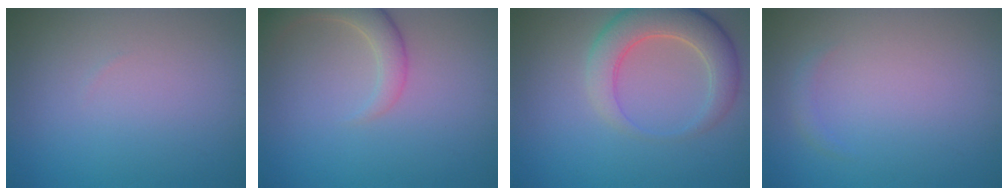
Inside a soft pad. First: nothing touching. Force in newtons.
{"total": 3.4, "press": 3.4, "slide": 0.4}
{"total": 5.3, "press": 5.3, "slide": 0.6}
{"total": 0.7, "press": 0.7, "slide": 0.1}